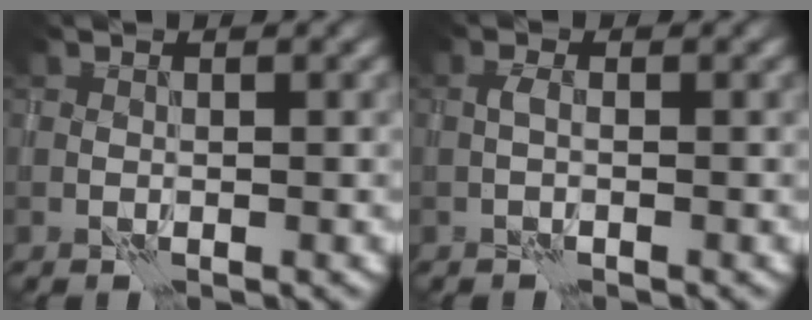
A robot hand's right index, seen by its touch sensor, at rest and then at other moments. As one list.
[{"total": 0.7, "force": [-0.2, 0.2, 0.6], "torque": [-0.009, 0.004, -0.007]}]